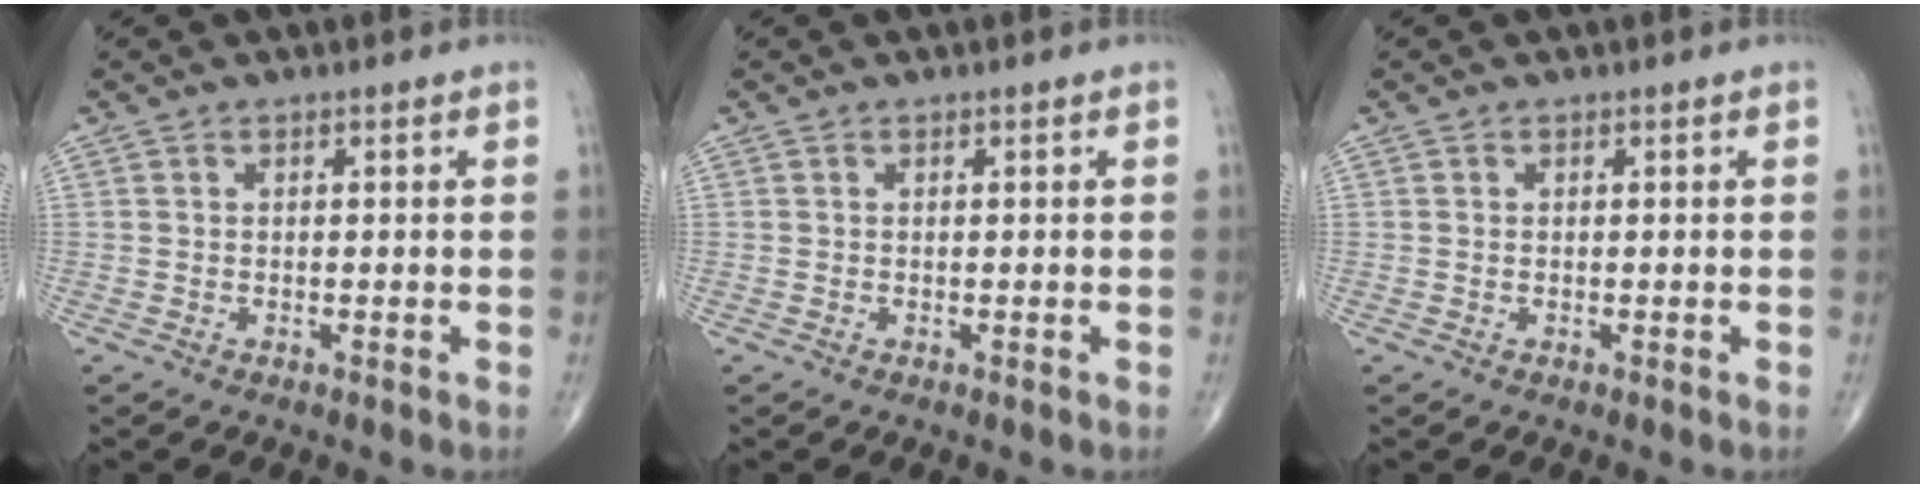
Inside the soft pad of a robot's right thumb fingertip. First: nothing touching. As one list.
[{"total": 0.0}, {"total": 0.0}]